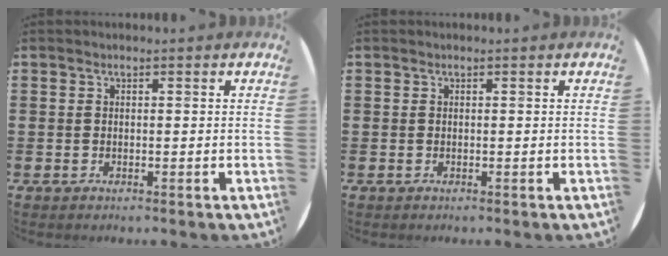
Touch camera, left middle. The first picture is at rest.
{"total": 0.0}